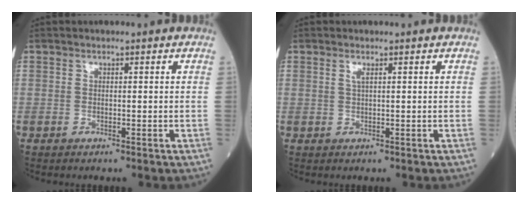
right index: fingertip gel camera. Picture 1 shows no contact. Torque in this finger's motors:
{"motor_torque": [0.30, 0.05, 0.11, 0.03]}